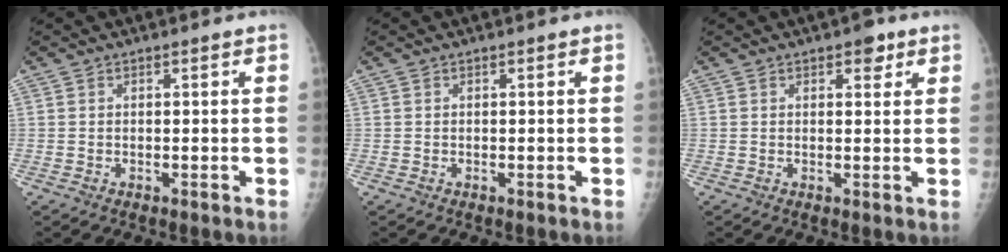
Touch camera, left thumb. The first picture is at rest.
{"total": 0.0}
{"total": 3.3, "force": [1.9, 1.8, 2.0], "torque": [-0.009, -0.005, 0.022]}